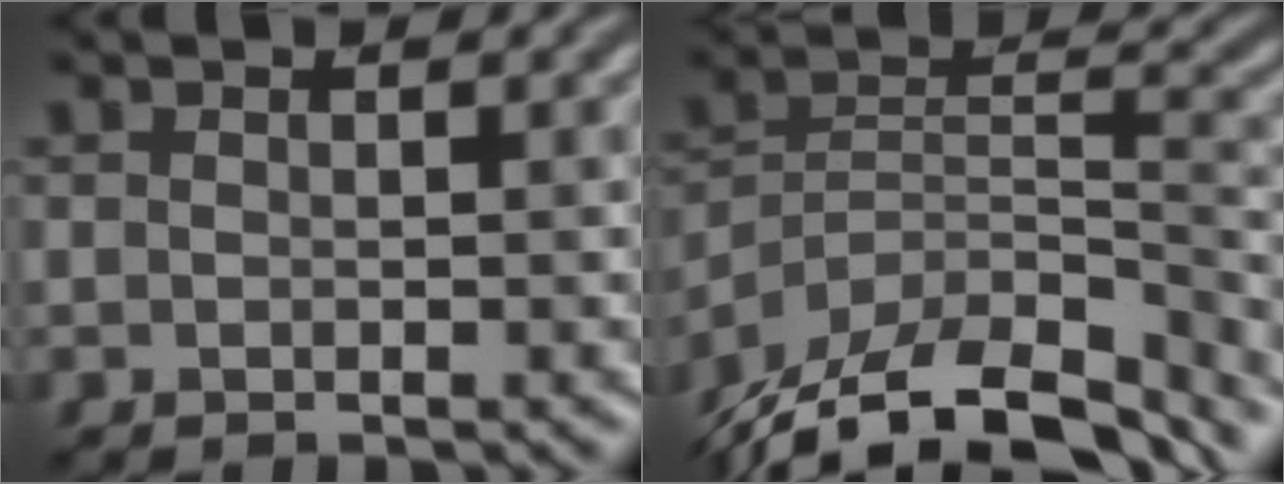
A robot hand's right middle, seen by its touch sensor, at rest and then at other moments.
{"total": 14.8, "force": [-12.5, 4.7, 6.3], "torque": [-0.117, 0.005, -0.190]}